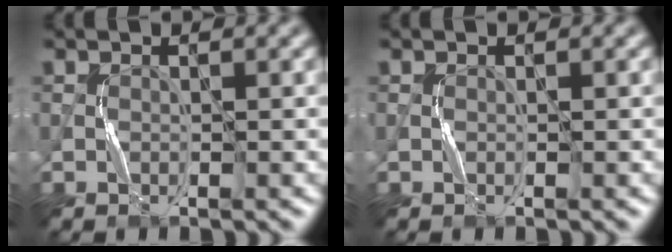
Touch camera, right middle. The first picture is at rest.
{"total": 0.0}